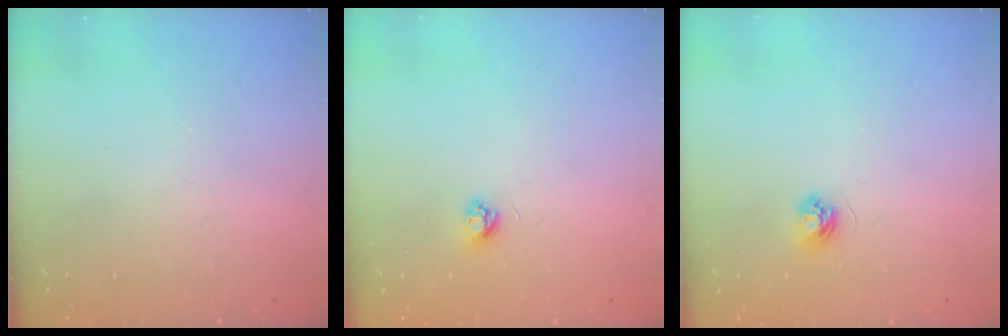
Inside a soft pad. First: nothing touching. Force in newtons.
{"total": 3.2, "press": 3.1, "slide": 0.4}
{"total": 3.6, "press": 3.6, "slide": 0.5}